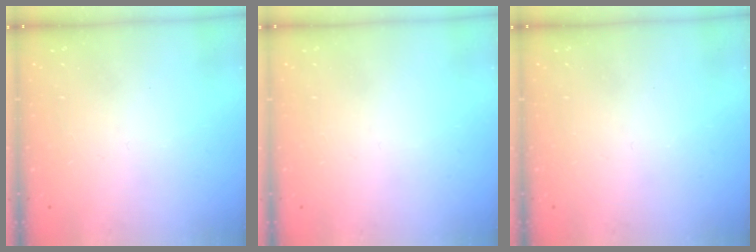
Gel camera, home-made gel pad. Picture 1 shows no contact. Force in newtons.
{"total": 0.0}
{"total": 0.0}